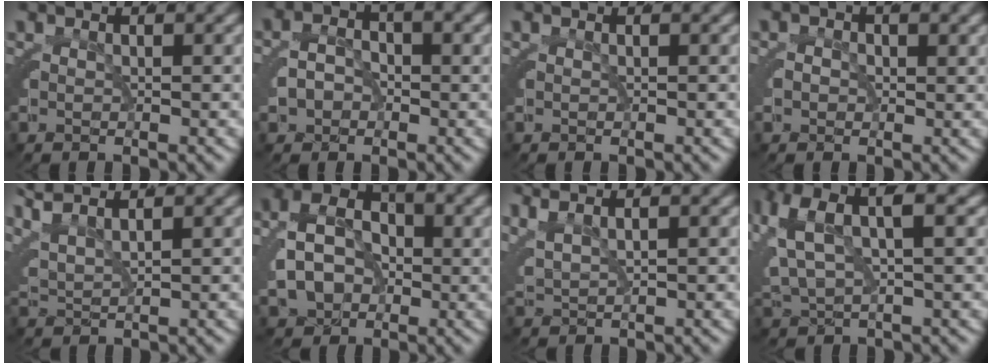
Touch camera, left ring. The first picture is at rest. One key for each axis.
{"total": 4.9, "fx": -0.7, "fy": 4.5, "fz": 1.7, "tx": -0.036, "ty": -0.016, "tz": -0.008}
{"total": 0.0}
{"total": 2.4, "fx": -0.2, "fy": 2.3, "fz": 0.7, "tx": -0.013, "ty": -0.012, "tz": 0.001}
{"total": 5.5, "fx": 2.6, "fy": 4.2, "fz": 2.4, "tx": -0.094, "ty": -0.002, "tz": 0.039}
{"total": 10.2, "fx": 0.1, "fy": 8.9, "fz": 4.9, "tx": -0.080, "ty": -0.010, "tz": -0.008}
{"total": 4.9, "fx": 1.6, "fy": 4.1, "fz": 2.2, "tx": -0.074, "ty": -0.008, "tz": 0.025}
{"total": 7.2, "fx": 1.8, "fy": 5.0, "fz": 4.8, "tx": -0.118, "ty": 0.000, "tz": 0.031}